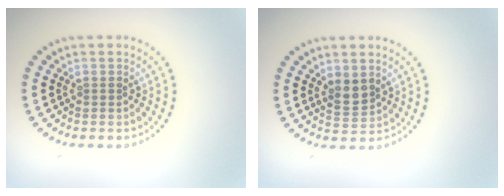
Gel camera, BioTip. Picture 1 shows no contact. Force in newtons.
{"total": 2.0, "press": 1.7, "slide": 1.0}